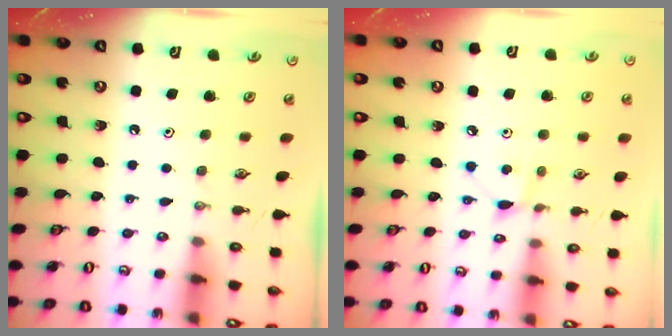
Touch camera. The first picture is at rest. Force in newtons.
{"total": 4.6, "press": 4.5, "slide": 0.6}